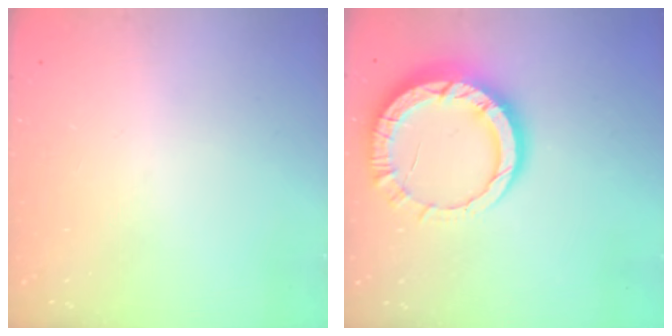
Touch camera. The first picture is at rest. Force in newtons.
{"total": 12.6, "press": 12.6, "slide": 1.1}